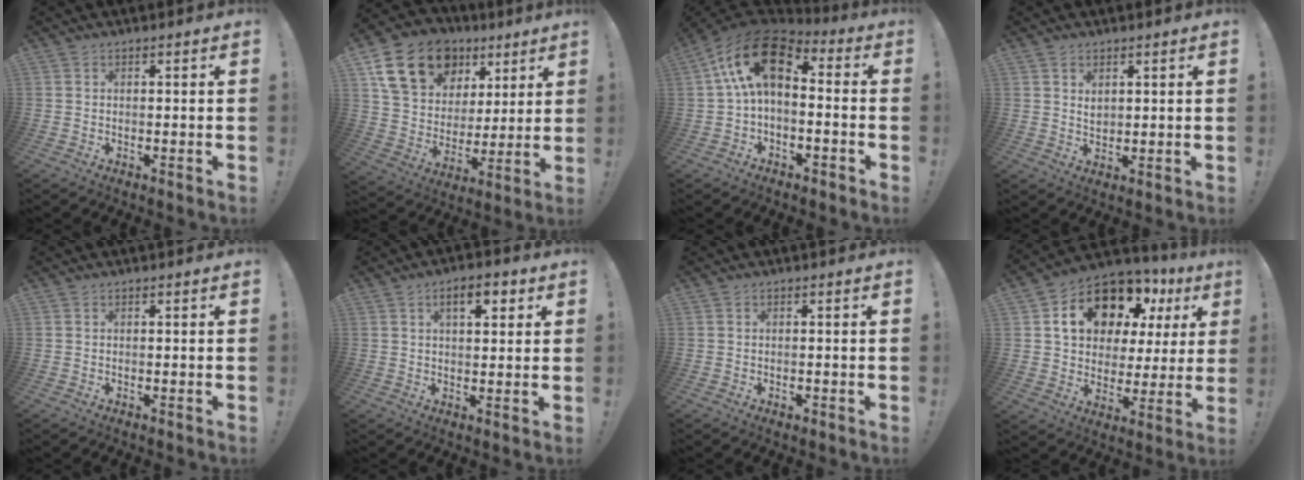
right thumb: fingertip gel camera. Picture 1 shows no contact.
{"total": 19.8, "force": [10.9, 13.7, 9.3], "torque": [-0.152, -0.046, 0.216]}
{"total": 17.2, "force": [4.2, 10.3, 13.1], "torque": [-0.231, 0.000, 0.079]}
{"total": 2.7, "force": [1.5, 2.0, 1.0], "torque": [-0.002, -0.012, 0.023]}
{"total": 0.0}
{"total": 6.4, "force": [2.8, 2.7, 5.0], "torque": [-0.064, -0.005, 0.040]}
{"total": 0.8, "force": [-0.4, 0.6, 0.3], "torque": [-0.003, 0.002, -0.007]}
{"total": 17.5, "force": [9.6, 10.6, 10.2], "torque": [-0.161, -0.051, 0.180]}